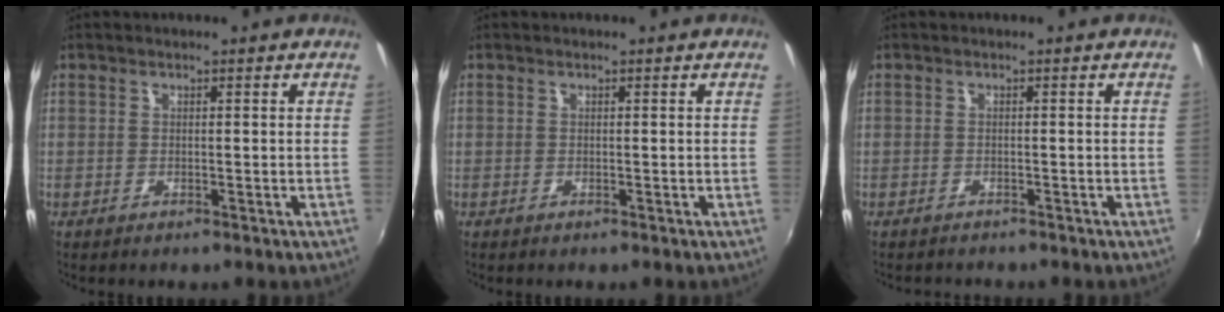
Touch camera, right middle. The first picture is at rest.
{"total": 0.0}
{"total": 1.8, "force": [-1.8, 0.3, 0.3], "torque": [-0.012, -0.008, -0.028]}